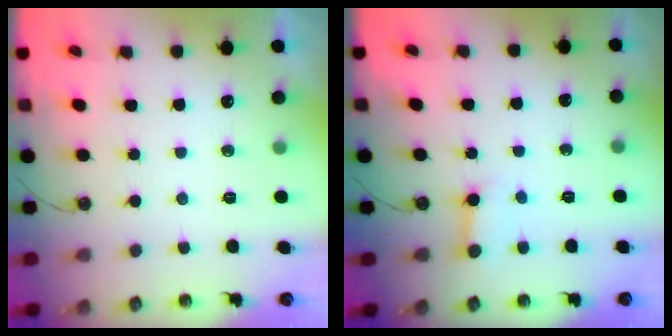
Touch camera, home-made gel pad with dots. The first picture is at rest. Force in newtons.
{"total": 4.4, "press": 4.4, "slide": 0.5}